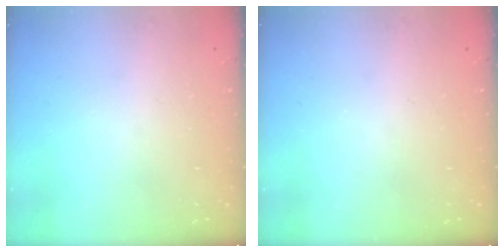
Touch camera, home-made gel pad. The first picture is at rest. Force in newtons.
{"total": 0.0}